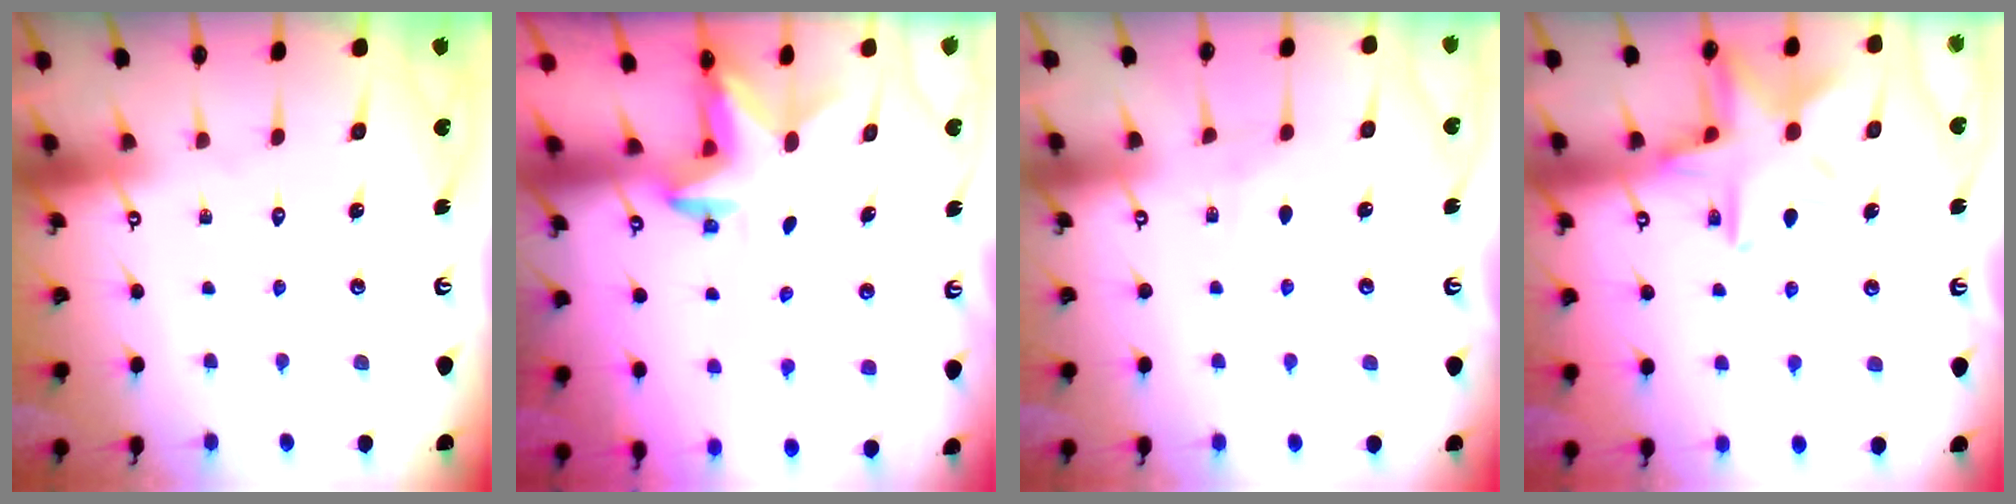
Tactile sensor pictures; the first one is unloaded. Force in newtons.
{"total": 2.4, "press": 2.3, "slide": 0.4}
{"total": 3.0, "press": 2.9, "slide": 0.5}
{"total": 15.7, "press": 15.7, "slide": 1.0}